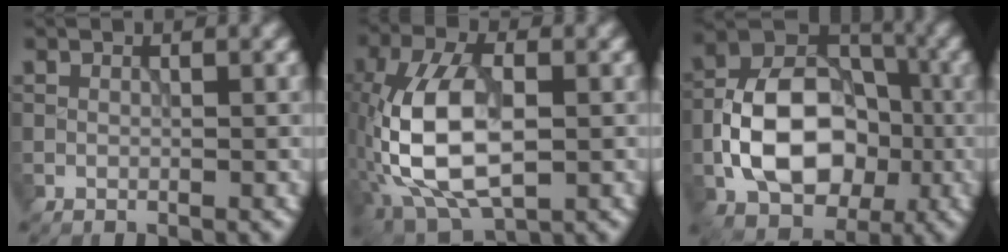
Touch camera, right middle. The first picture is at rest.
{"total": 10.9, "force": [-1.8, 5.8, 9.1], "torque": [-0.193, -0.001, -0.038]}
{"total": 11.0, "force": [-2.5, 7.6, 7.5], "torque": [-0.137, 0.010, -0.052]}